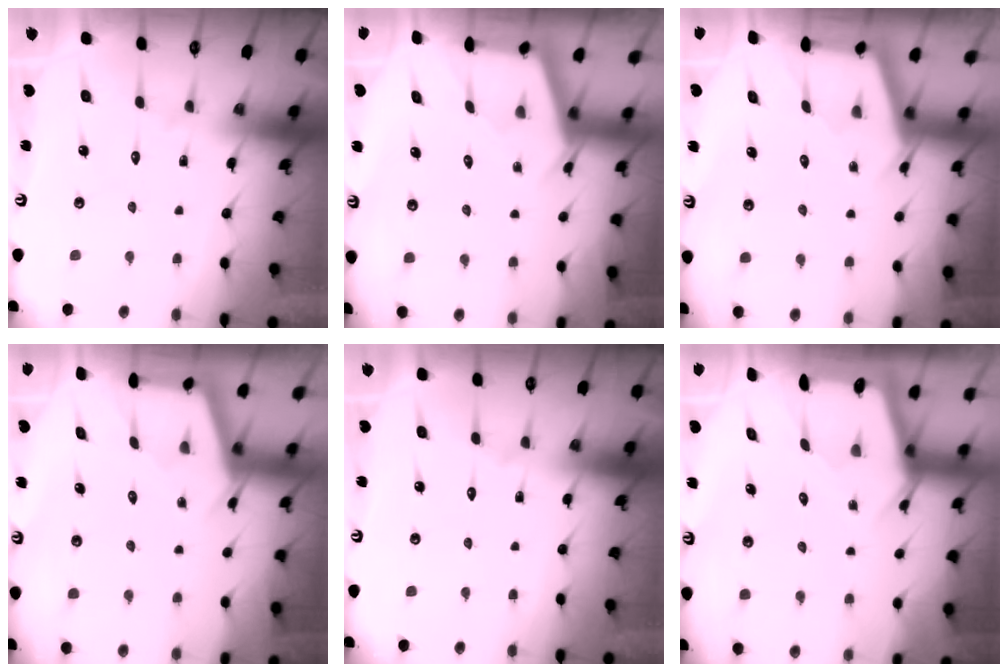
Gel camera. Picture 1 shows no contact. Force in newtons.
{"total": 2.5, "press": 2.5, "slide": 0.3}
{"total": 2.5, "press": 2.5, "slide": 0.3}
{"total": 2.7, "press": 2.7, "slide": 0.3}
{"total": 0.0}
{"total": 2.4, "press": 2.4, "slide": 0.2}